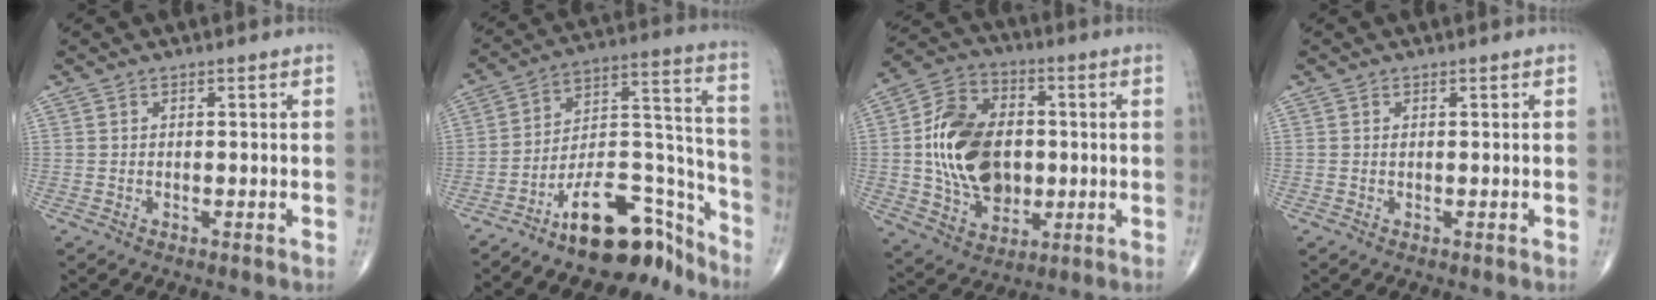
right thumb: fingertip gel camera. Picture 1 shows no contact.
{"total": 17.3, "force": [-13.2, 6.6, 9.0], "torque": [-0.095, 0.135, -0.217]}
{"total": 18.1, "force": [0.2, 12.5, 13.1], "torque": [-0.208, 0.010, 0.009]}
{"total": 0.0}